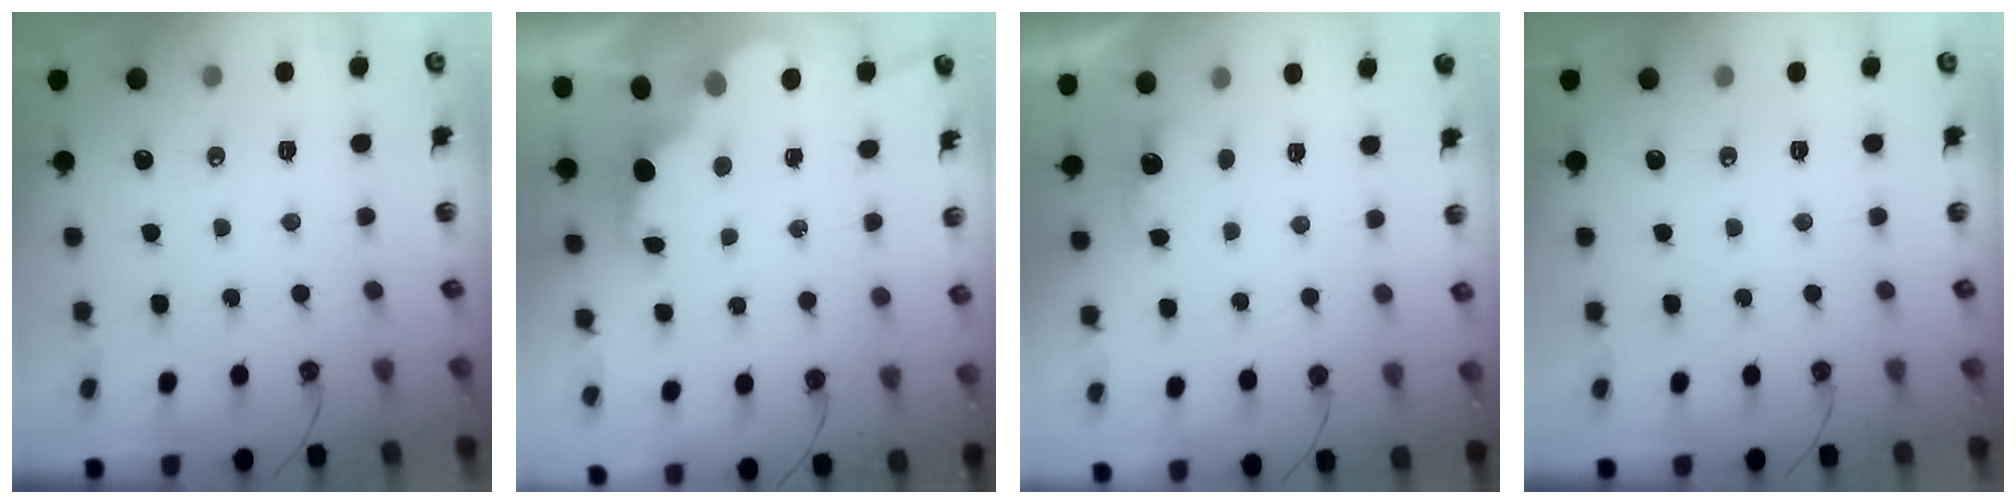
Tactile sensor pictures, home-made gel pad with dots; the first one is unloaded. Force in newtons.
{"total": 2.6, "press": 2.4, "slide": 0.8}
{"total": 2.5, "press": 2.3, "slide": 0.9}
{"total": 0.0}